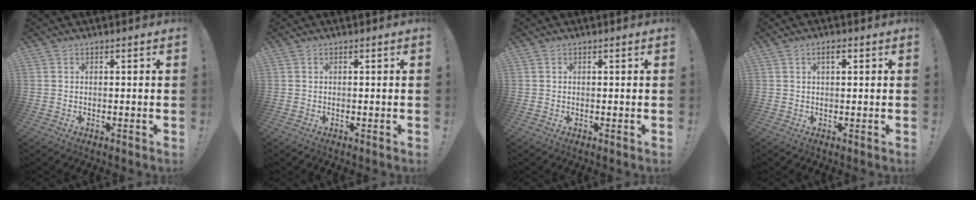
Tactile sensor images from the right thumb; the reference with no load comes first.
{"total": 0.0}
{"total": 0.0}
{"total": 2.5, "force": [1.1, 0.9, 2.0], "torque": [-0.030, -0.001, 0.016]}